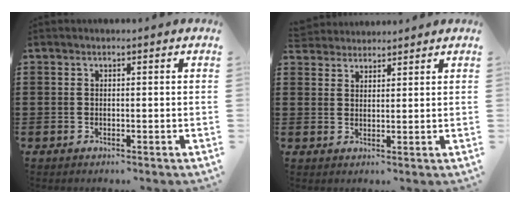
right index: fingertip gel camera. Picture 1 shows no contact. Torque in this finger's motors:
{"motor_torque": [-0.28, 1.06, -0.19, -0.05]}